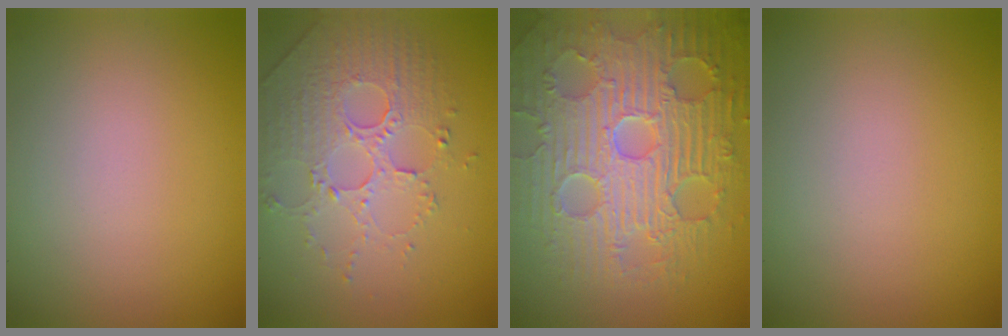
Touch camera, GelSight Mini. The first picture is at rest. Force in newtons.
{"total": 5.0, "press": 3.5, "slide": 3.6}
{"total": 9.4, "press": 6.9, "slide": 6.4}
{"total": 0.0}